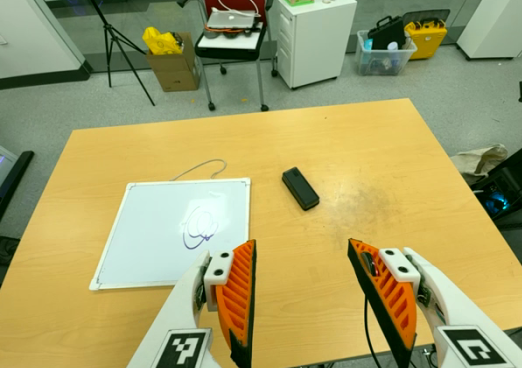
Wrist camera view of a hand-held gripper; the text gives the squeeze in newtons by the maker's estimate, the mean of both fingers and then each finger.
{"total": 0.0}